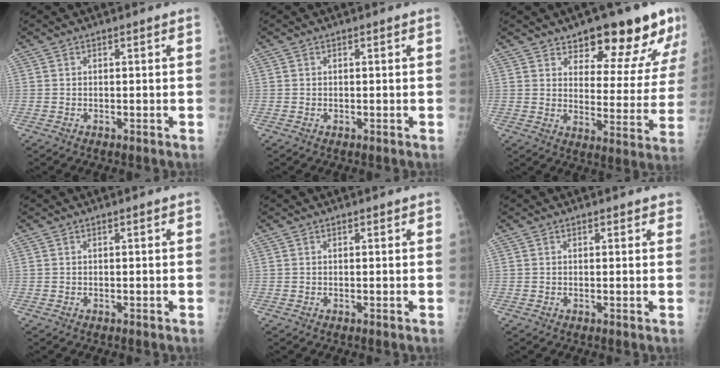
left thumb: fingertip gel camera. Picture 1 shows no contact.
{"total": 0.0}
{"total": 17.8, "force": [12.8, 6.6, 10.4], "torque": [-0.081, -0.081, 0.170]}
{"total": 0.6, "force": [0.4, 0.1, 0.5], "torque": [-0.007, 0.000, 0.004]}
{"total": 0.9, "force": [0.6, 0.4, 0.4], "torque": [-0.005, -0.003, 0.006]}
{"total": 2.3, "force": [1.8, 0.9, 1.0], "torque": [0.012, -0.001, 0.015]}